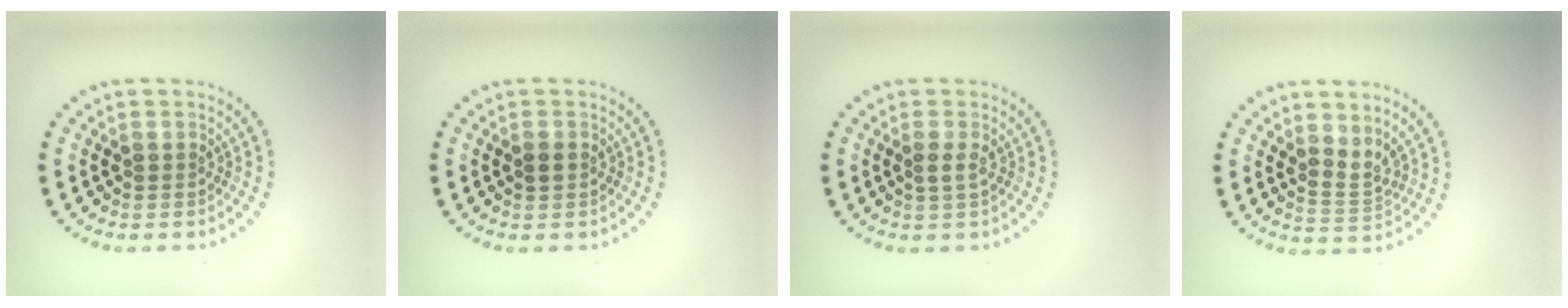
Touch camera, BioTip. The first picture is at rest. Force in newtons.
{"total": 0.8, "press": 0.8, "slide": 0.1}
{"total": 1.0, "press": 0.9, "slide": 0.5}
{"total": 2.2, "press": 1.5, "slide": 1.6}